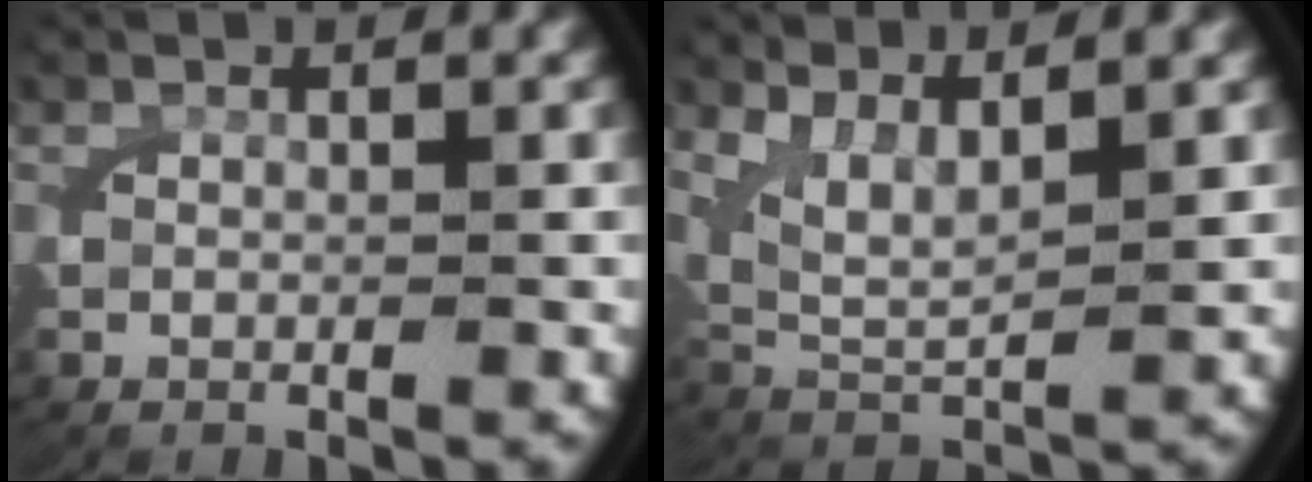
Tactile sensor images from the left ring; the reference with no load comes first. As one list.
[{"total": 6.7, "force": [2.2, 4.9, 4.0], "torque": [-0.113, -0.021, 0.035]}]